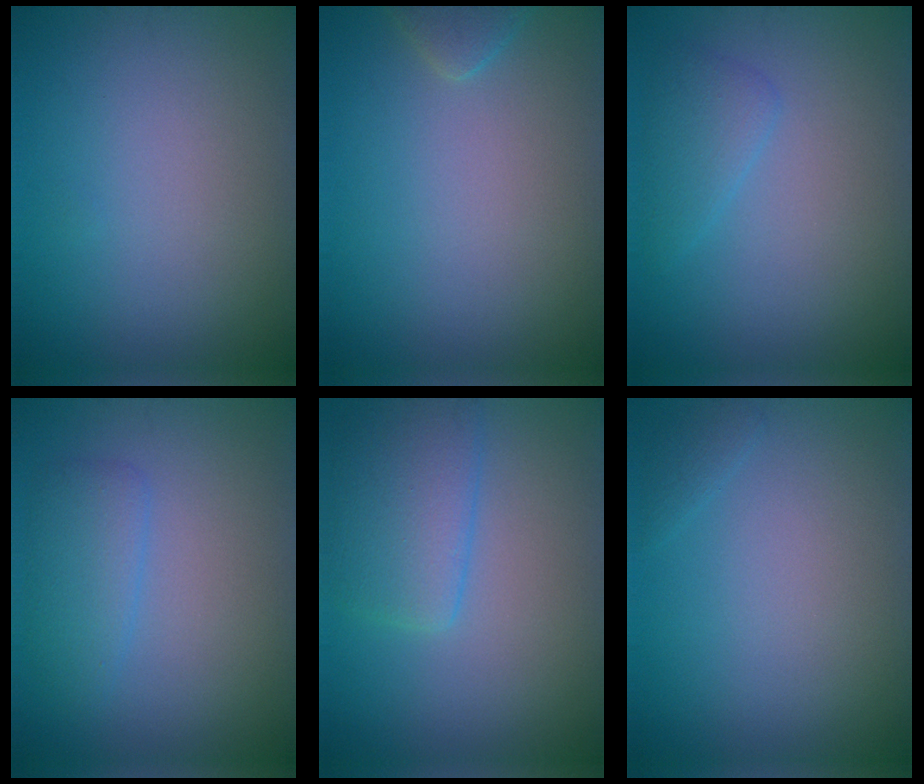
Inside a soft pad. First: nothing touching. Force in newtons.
{"total": 1.5, "press": 1.5, "slide": 0.1}
{"total": 2.0, "press": 2.0, "slide": 0.2}
{"total": 2.5, "press": 2.5, "slide": 0.1}
{"total": 4.3, "press": 4.3, "slide": 0.3}
{"total": 0.7, "press": 0.7, "slide": 0.0}